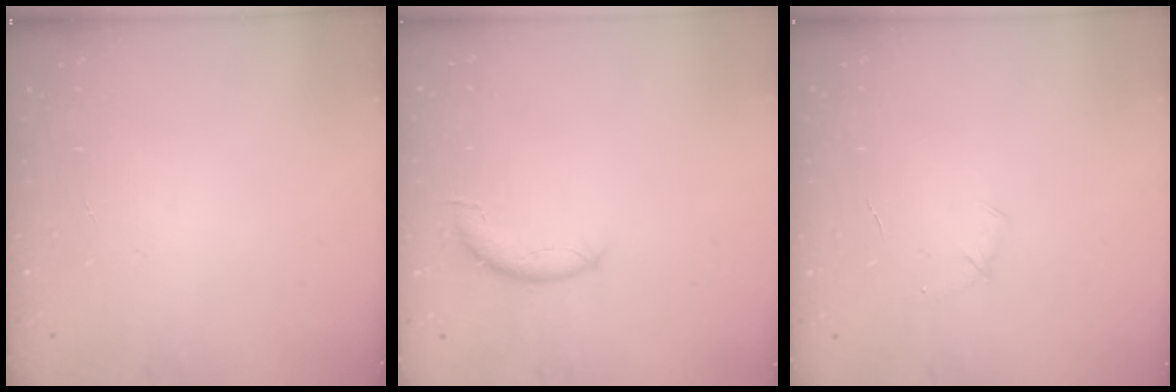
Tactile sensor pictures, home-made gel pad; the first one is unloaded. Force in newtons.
{"total": 7.8, "press": 7.8, "slide": 0.5}
{"total": 5.0, "press": 4.9, "slide": 1.3}